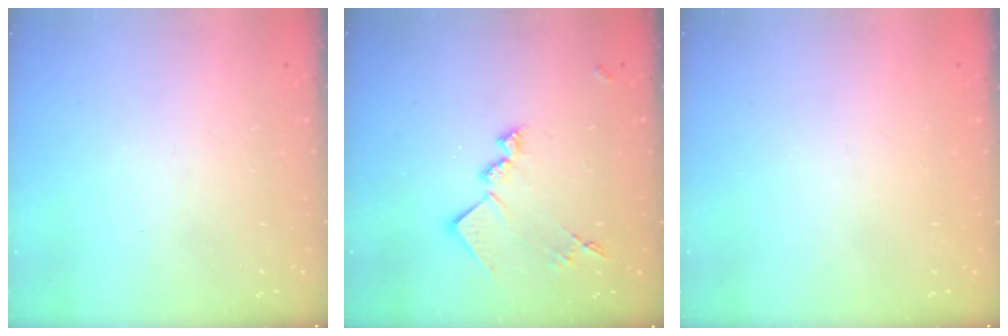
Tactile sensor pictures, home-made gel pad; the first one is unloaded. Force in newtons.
{"total": 13.5, "press": 13.5, "slide": 0.6}
{"total": 1.4, "press": 1.2, "slide": 0.8}